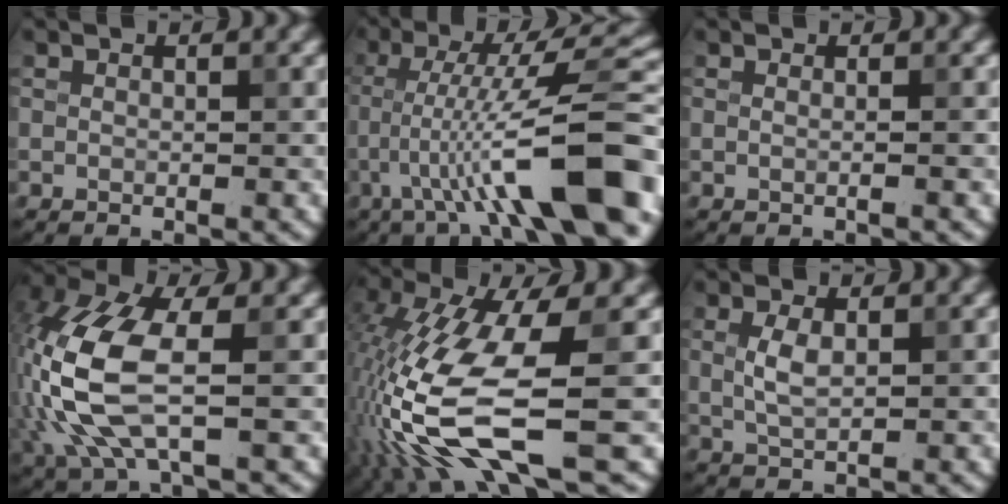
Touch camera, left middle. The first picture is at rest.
{"total": 11.6, "force": [-4.5, 2.0, 10.5], "torque": [-0.157, 0.025, -0.071]}
{"total": 0.8, "force": [0.0, 0.3, 0.7], "torque": [-0.006, -0.004, -0.009]}
{"total": 8.8, "force": [-1.0, 3.8, 7.9], "torque": [-0.196, 0.008, -0.022]}
{"total": 11.6, "force": [-4.2, 3.2, 10.3], "torque": [-0.232, -0.009, -0.079]}
{"total": 2.3, "force": [0.4, 1.0, 2.0], "torque": [-0.048, 0.001, 0.010]}